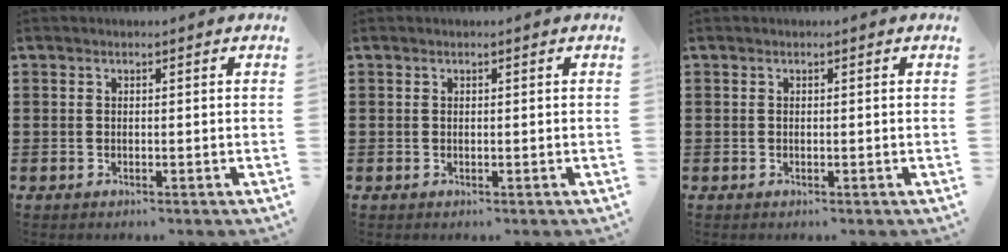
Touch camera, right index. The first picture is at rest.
{"total": 0.0}
{"total": 0.0}